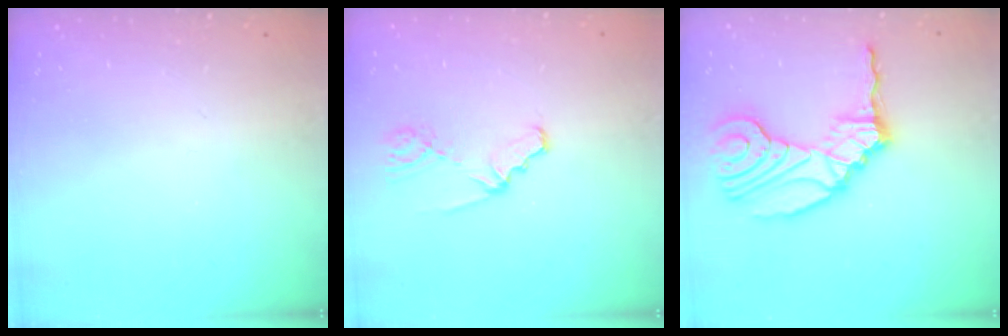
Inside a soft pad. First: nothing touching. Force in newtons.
{"total": 2.2, "press": 2.2, "slide": 0.4}
{"total": 15.7, "press": 14.8, "slide": 5.2}